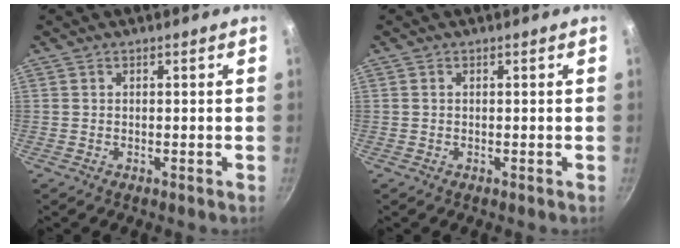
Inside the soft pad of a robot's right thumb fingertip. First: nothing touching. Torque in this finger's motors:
{"motor_torque": [0.00, -0.21, 0.40, 0.21, 0.00]}